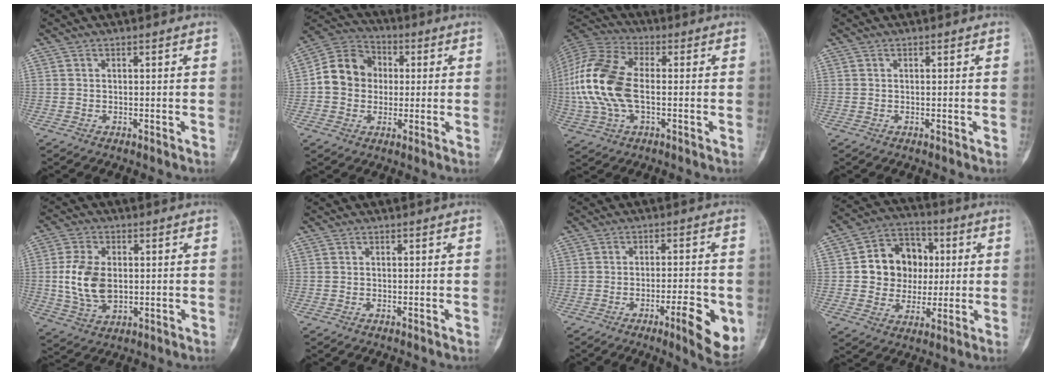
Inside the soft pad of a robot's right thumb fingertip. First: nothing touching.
{"total": 11.3, "force": [0.4, 9.8, 5.6], "torque": [-0.072, 0.026, -0.005]}
{"total": 17.6, "force": [-0.7, 9.8, 14.6], "torque": [-0.324, 0.018, -0.015]}
{"total": 0.0}
{"total": 10.4, "force": [0.3, 6.7, 8.0], "torque": [-0.153, -0.003, 0.012]}
{"total": 0.0}
{"total": 10.1, "force": [-3.5, 2.4, 9.2], "torque": [-0.116, 0.004, -0.045]}
{"total": 13.7, "force": [1.4, 11.8, 6.8], "torque": [-0.054, 0.017, 0.024]}